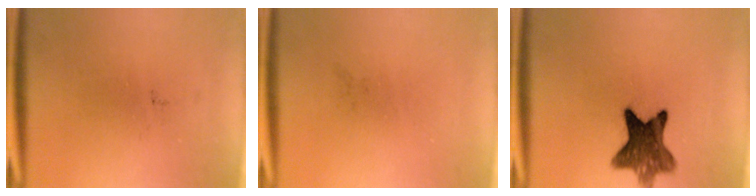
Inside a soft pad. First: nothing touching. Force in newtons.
{"total": 0.0}
{"total": 9.6}